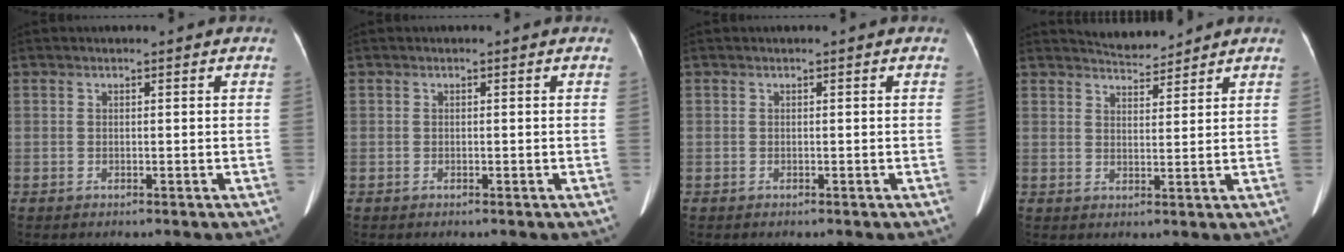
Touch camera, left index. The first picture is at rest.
{"total": 0.0}
{"total": 0.0}
{"total": 4.1, "force": [4.0, 0.3, 0.2], "torque": [-0.008, 0.005, 0.067]}